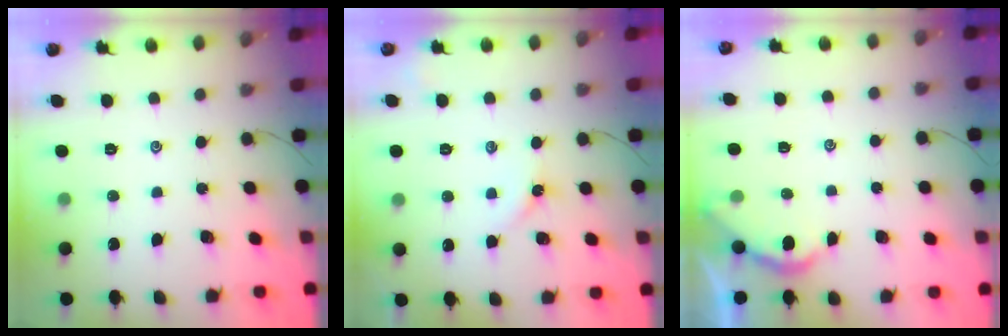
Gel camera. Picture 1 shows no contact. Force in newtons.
{"total": 2.3, "press": 2.3, "slide": 0.4}
{"total": 2.3, "press": 2.2, "slide": 0.3}